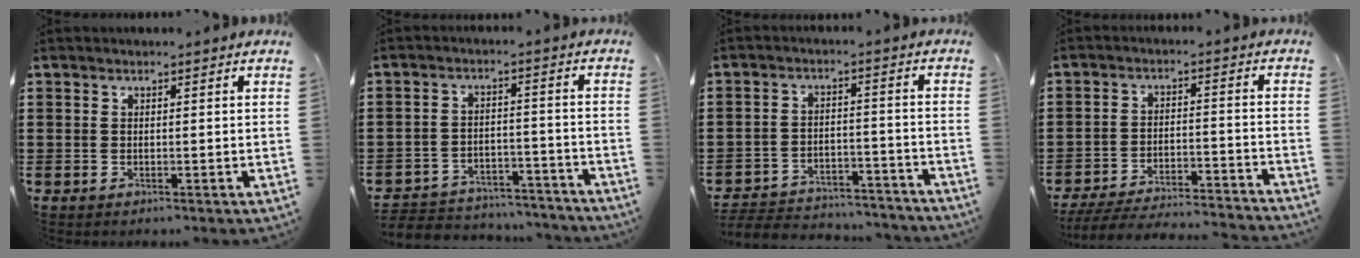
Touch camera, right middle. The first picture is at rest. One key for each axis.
{"total": 4.7, "fx": -4.6, "fy": 0.9, "fz": 0.2, "tx": -0.006, "ty": 0.009, "tz": -0.095}
{"total": 4.8, "fx": -4.7, "fy": 0.8, "fz": 0.6, "tx": -0.018, "ty": 0.006, "tz": -0.099}
{"total": 5.8, "fx": -5.6, "fy": 0.3, "fz": 1.5, "tx": -0.035, "ty": -0.003, "tz": -0.112}